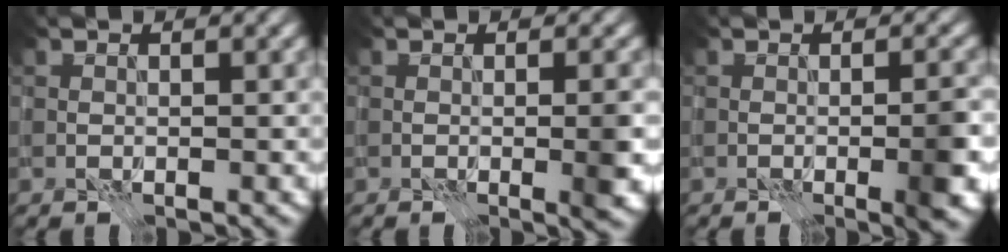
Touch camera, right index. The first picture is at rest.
{"total": 2.6, "force": [-0.4, 0.5, 2.6], "torque": [-0.034, 0.001, -0.008]}
{"total": 3.7, "force": [-1.1, 0.8, 3.5], "torque": [-0.048, 0.003, -0.019]}